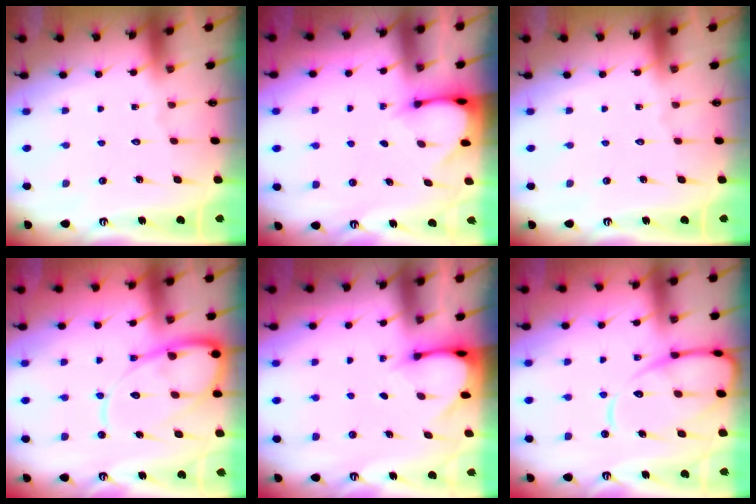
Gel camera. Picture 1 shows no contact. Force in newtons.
{"total": 3.3, "press": 3.3, "slide": 0.3}
{"total": 0.0}
{"total": 13.7, "press": 13.6, "slide": 1.4}
{"total": 3.0, "press": 3.0, "slide": 0.2}
{"total": 13.3, "press": 13.3, "slide": 1.4}